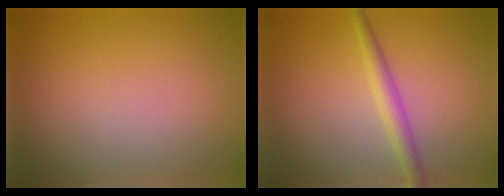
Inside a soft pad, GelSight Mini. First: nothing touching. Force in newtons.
{"total": 2.2, "press": 2.2, "slide": 0.0}